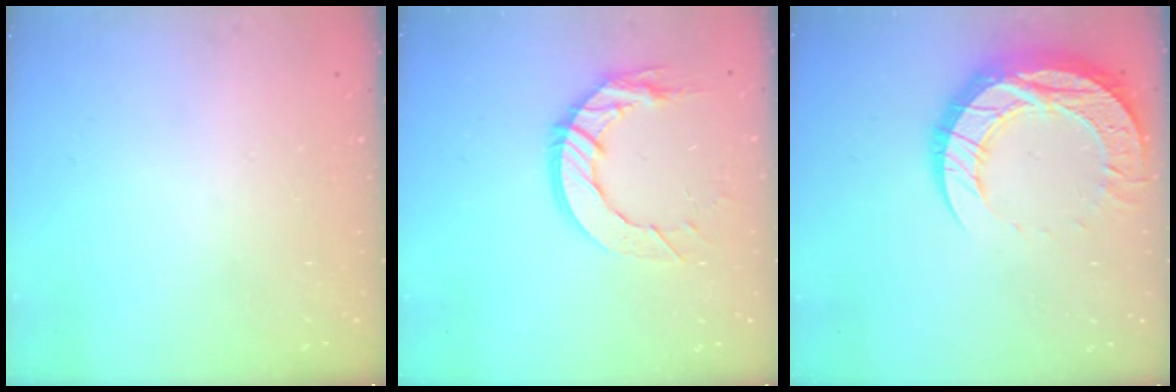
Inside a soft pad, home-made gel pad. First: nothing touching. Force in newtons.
{"total": 12.1, "press": 12.1, "slide": 0.8}
{"total": 18.4, "press": 18.4, "slide": 1.6}